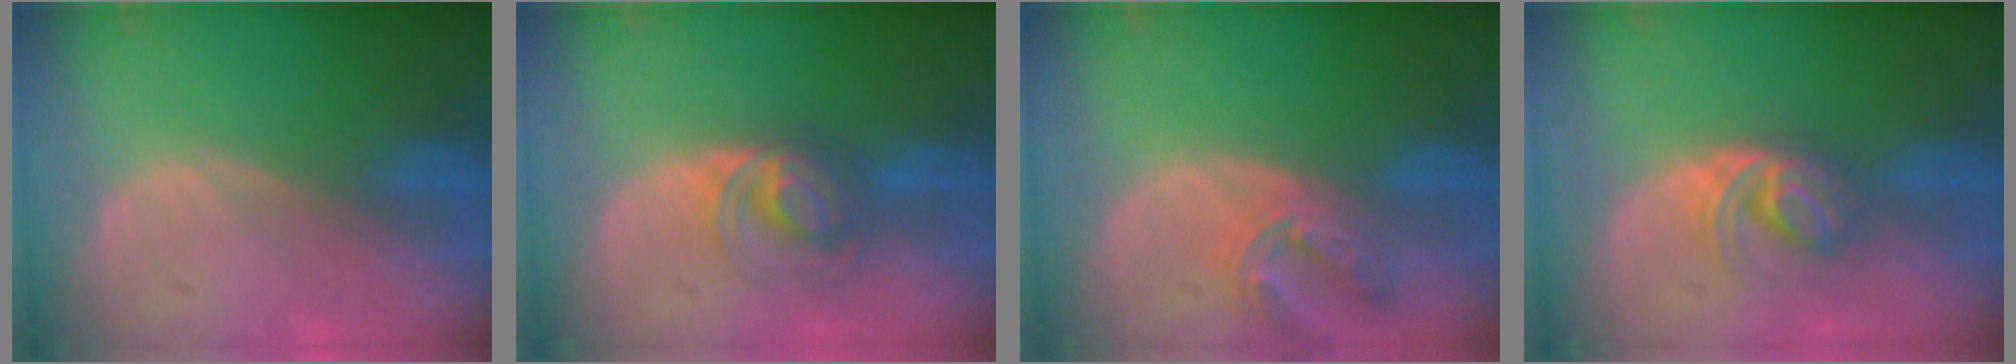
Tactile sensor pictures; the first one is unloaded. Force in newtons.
{"total": 6.5, "press": 5.8, "slide": 2.9}
{"total": 6.9, "press": 6.3, "slide": 3.0}
{"total": 5.9, "press": 5.1, "slide": 3.0}